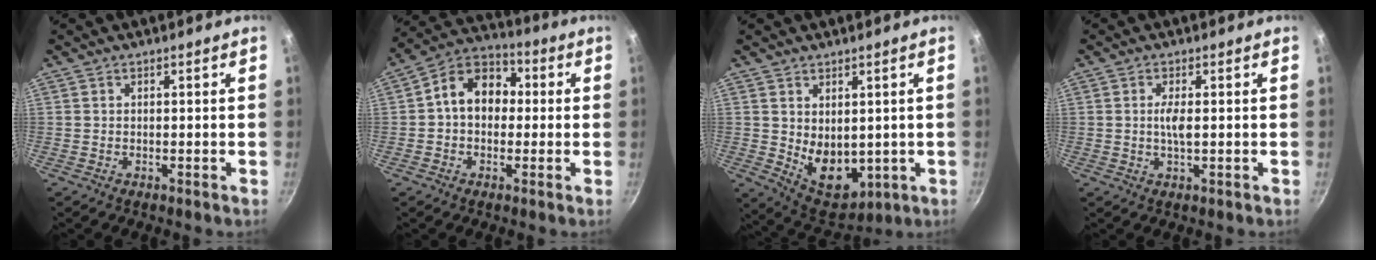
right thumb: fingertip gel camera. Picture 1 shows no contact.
{"total": 11.2, "force": [0.7, 8.6, 7.2], "torque": [-0.073, 0.032, -0.013]}
{"total": 9.6, "force": [0.7, 6.5, 7.0], "torque": [-0.078, -0.027, 0.037]}
{"total": 3.0, "force": [0.2, 0.8, 2.9], "torque": [-0.059, 0.000, 0.002]}